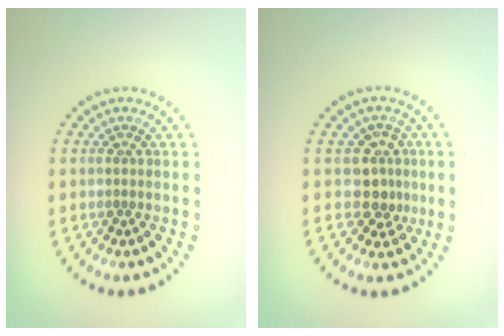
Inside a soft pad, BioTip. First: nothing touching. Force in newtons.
{"total": 2.7, "press": 2.4, "slide": 1.3}